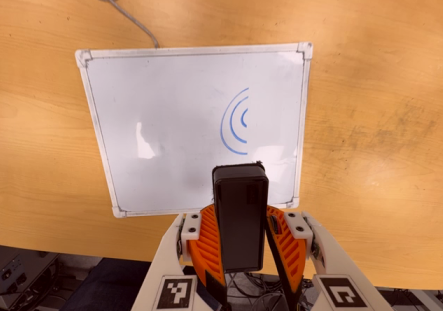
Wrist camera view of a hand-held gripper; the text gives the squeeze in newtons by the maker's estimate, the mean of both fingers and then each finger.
{"total": 8.1, "left": 9.2, "right": 7.1}